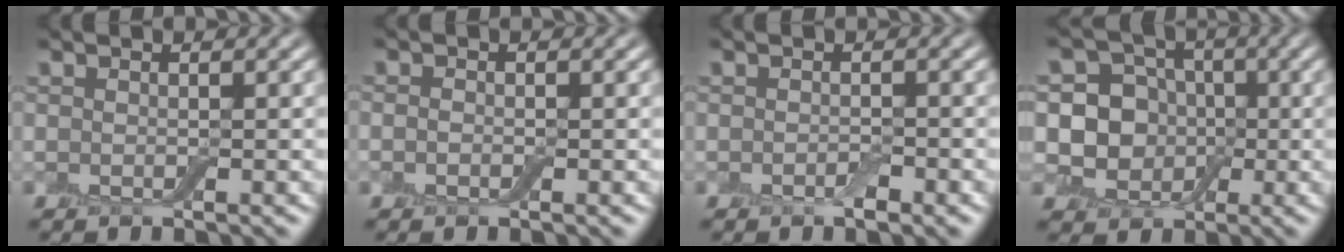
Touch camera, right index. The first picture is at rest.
{"total": 0.7, "force": [-0.2, 0.6, 0.4], "torque": [-0.008, 0.000, -0.005]}
{"total": 1.1, "force": [-0.6, 0.5, 0.8], "torque": [-0.012, -0.001, -0.009]}
{"total": 7.1, "force": [-0.1, 6.4, 2.9], "torque": [-0.028, 0.001, -0.027]}